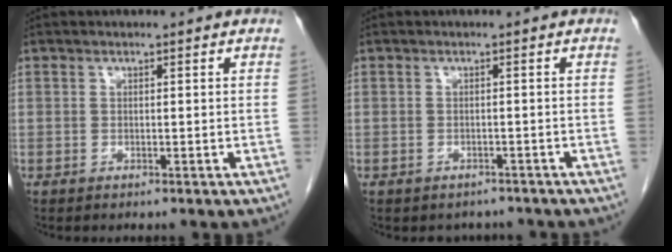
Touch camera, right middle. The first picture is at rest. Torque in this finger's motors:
{"motor_torque": [0.02, -0.02, -0.01, 0.00]}